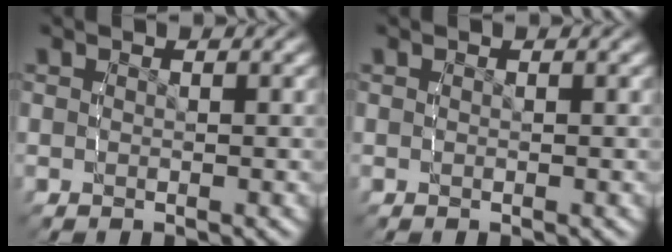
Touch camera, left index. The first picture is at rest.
{"total": 0.0}